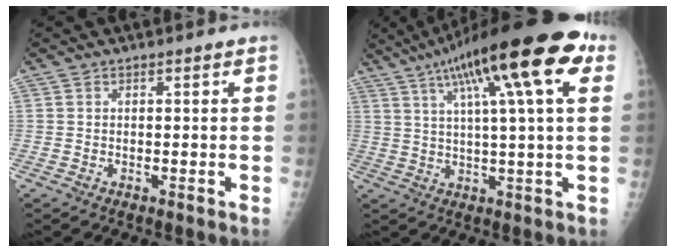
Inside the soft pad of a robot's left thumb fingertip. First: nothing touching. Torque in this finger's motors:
{"motor_torque": [0.83, 0.65, 2.01, -0.75, 0.51]}